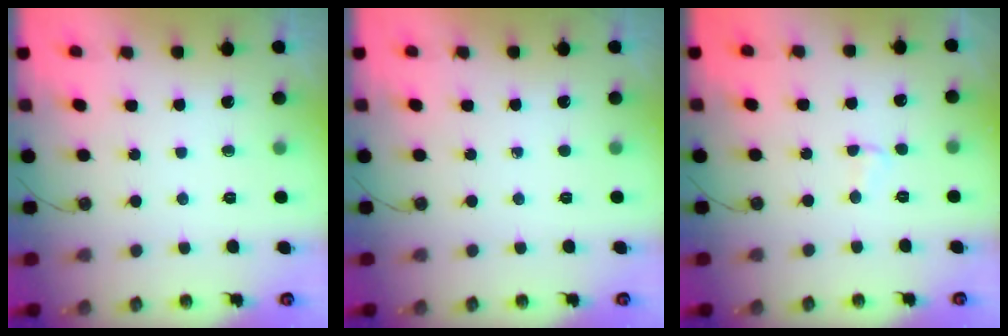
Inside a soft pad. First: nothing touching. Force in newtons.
{"total": 0.0}
{"total": 2.8, "press": 2.7, "slide": 0.5}